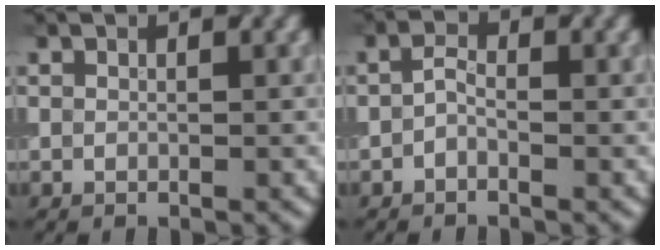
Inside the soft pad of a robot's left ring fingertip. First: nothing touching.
{"total": 1.4, "force": [-1.0, 0.5, 0.8], "torque": [-0.017, 0.010, -0.015]}